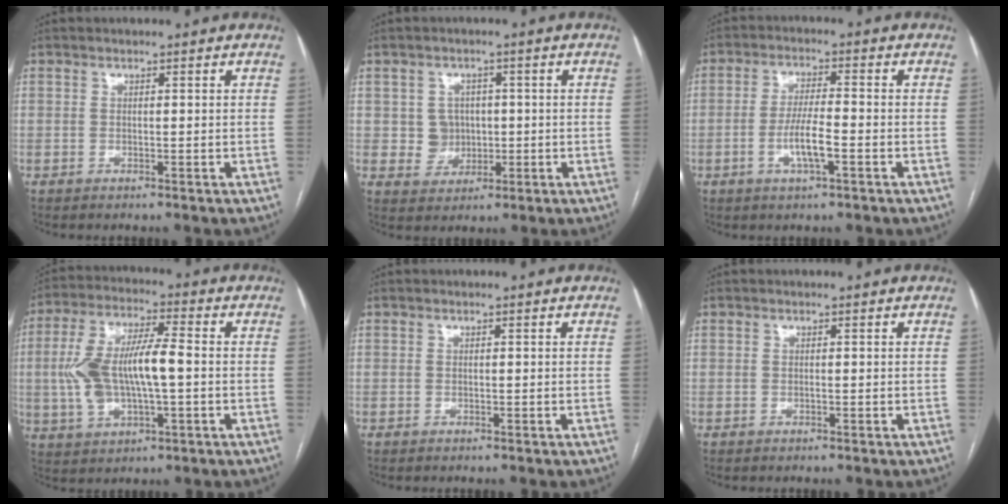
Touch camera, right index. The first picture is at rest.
{"total": 4.2, "force": [0.0, 4.0, 1.0], "torque": [-0.009, 0.012, 0.008]}
{"total": 5.9, "force": [-2.1, 0.9, 5.5], "torque": [-0.109, 0.000, -0.039]}
{"total": 12.9, "force": [-0.6, 4.1, 12.2], "torque": [-0.255, 0.022, -0.004]}
{"total": 0.0}
{"total": 0.0}